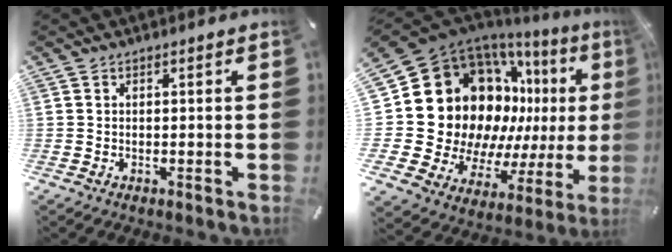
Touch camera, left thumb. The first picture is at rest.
{"total": 24.7, "force": [4.5, 19.7, 14.2], "torque": [-0.248, -0.080, 0.139]}